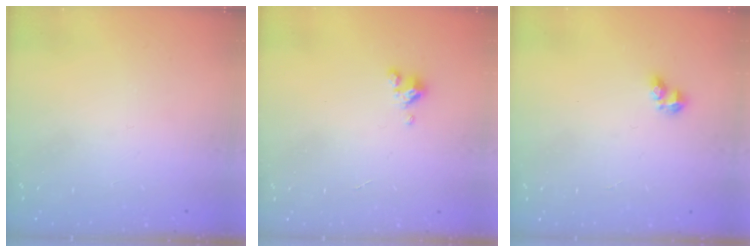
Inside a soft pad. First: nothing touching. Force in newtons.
{"total": 2.5, "press": 2.5, "slide": 0.3}
{"total": 3.1, "press": 3.0, "slide": 0.7}